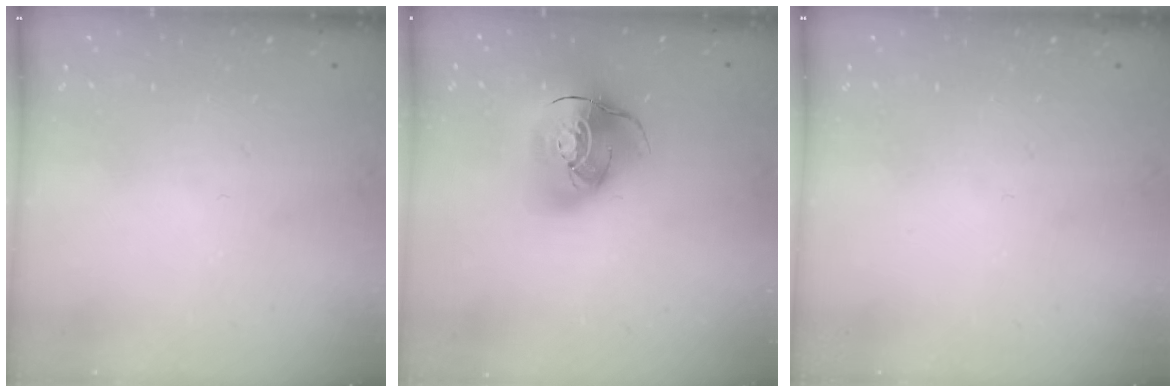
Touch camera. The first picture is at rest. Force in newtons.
{"total": 15.4, "press": 15.2, "slide": 2.3}
{"total": 0.0}